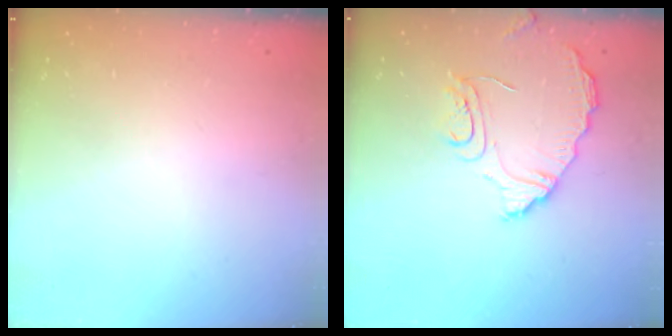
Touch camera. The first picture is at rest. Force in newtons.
{"total": 10.6, "press": 10.6, "slide": 0.7}